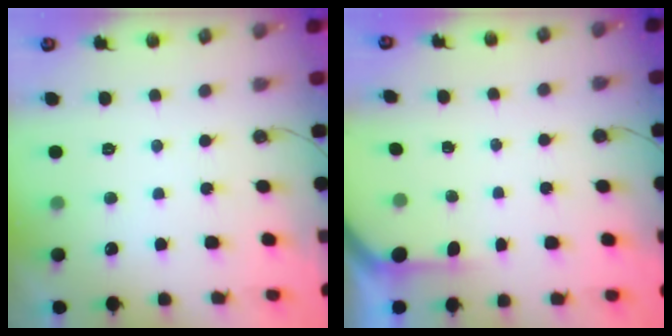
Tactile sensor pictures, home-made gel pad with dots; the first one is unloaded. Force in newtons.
{"total": 1.4, "press": 1.4, "slide": 0.2}